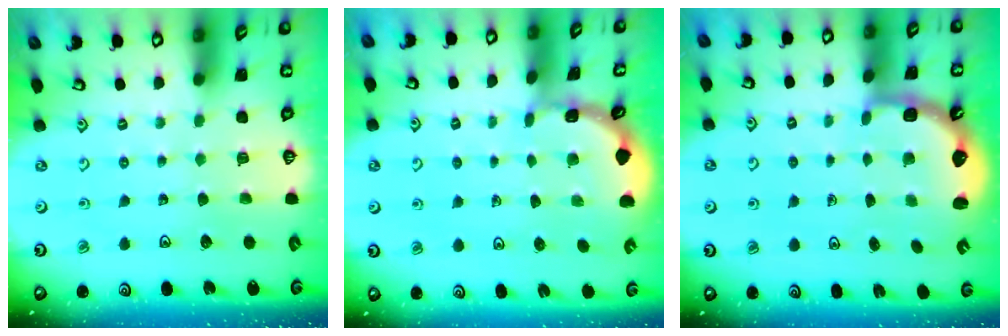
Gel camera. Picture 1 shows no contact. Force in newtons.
{"total": 1.0, "press": 1.0, "slide": 0.2}
{"total": 2.8, "press": 2.2, "slide": 1.8}